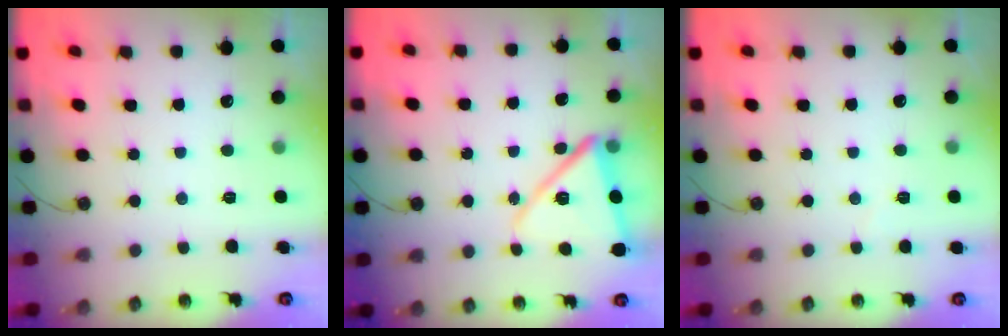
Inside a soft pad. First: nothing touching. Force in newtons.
{"total": 13.4, "press": 13.3, "slide": 1.7}
{"total": 2.8, "press": 2.7, "slide": 0.8}